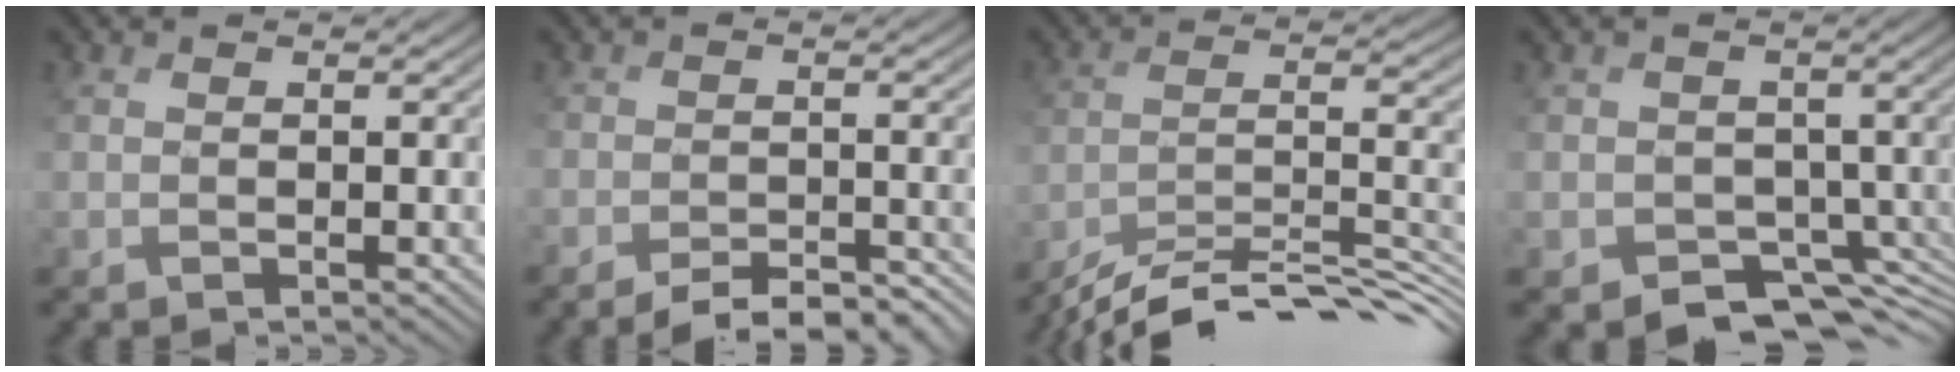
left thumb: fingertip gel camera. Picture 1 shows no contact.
{"total": 5.0, "force": [-4.6, 1.1, 1.6], "torque": [-0.015, -0.006, -0.070]}
{"total": 13.6, "force": [-12.0, 1.8, 6.1], "torque": [-0.093, 0.010, -0.203]}
{"total": 5.9, "force": [-2.2, 5.0, 2.2], "torque": [-0.030, -0.041, -0.037]}